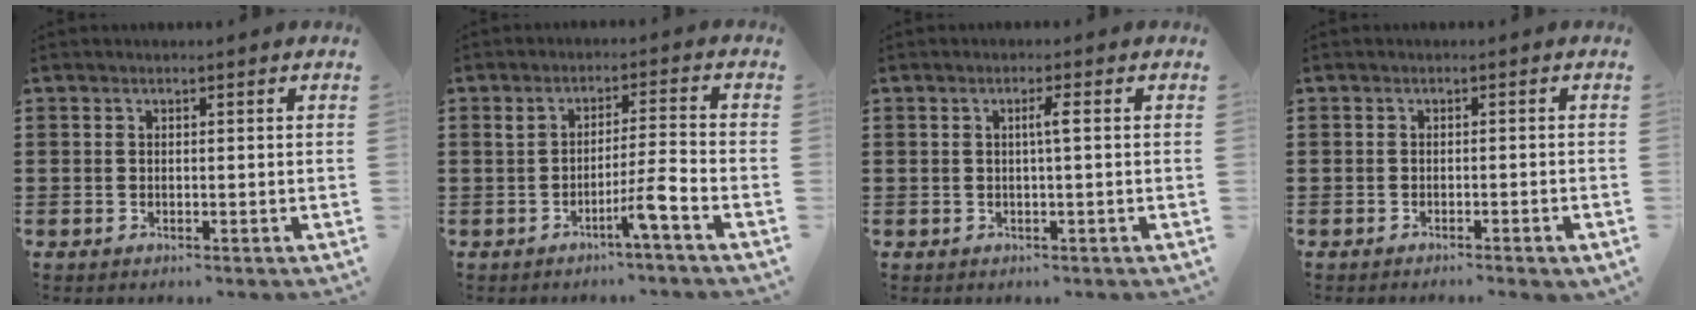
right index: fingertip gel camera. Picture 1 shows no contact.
{"total": 5.5, "force": [-3.0, -0.5, 4.6], "torque": [-0.075, -0.004, -0.054]}
{"total": 1.9, "force": [0.1, -0.2, 1.9], "torque": [-0.036, -0.001, -0.002]}
{"total": 0.7, "force": [-0.7, -0.2, 0.2], "torque": [-0.004, 0.000, -0.013]}